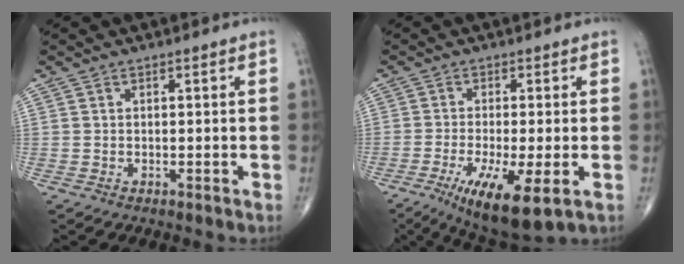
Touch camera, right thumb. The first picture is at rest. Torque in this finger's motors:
{"motor_torque": [0.96, 1.38, 0.13, -0.21, 0.20]}